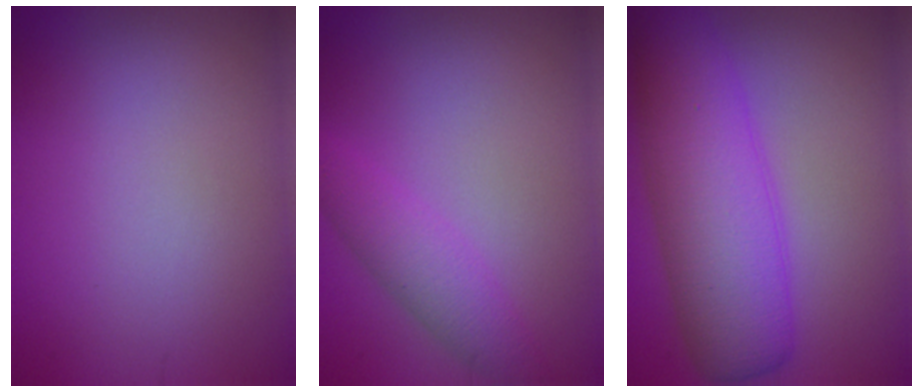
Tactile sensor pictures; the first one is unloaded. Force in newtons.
{"total": 3.0, "press": 3.0, "slide": 0.1}
{"total": 8.9, "press": 8.9, "slide": 0.2}